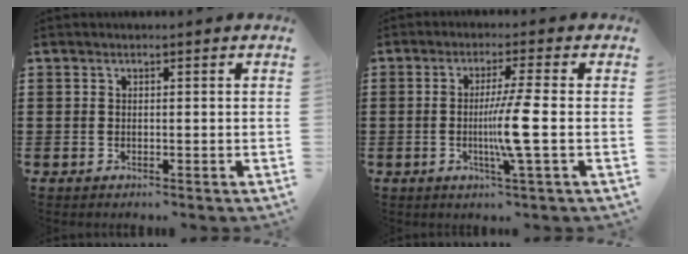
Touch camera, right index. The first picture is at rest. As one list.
[{"total": 7.2, "force": [-1.0, -0.9, 7.0], "torque": [-0.129, -0.019, -0.024]}]